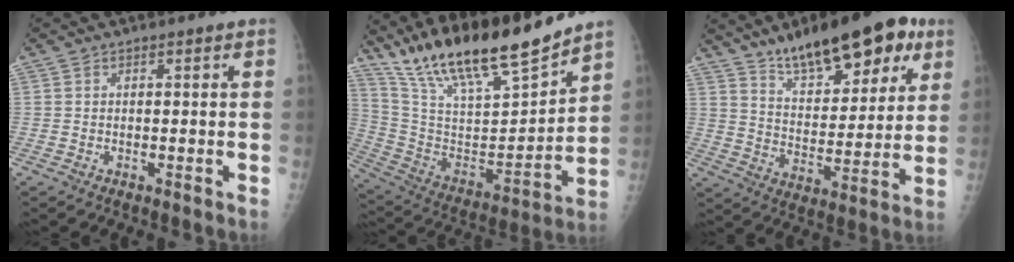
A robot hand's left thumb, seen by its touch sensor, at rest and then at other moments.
{"total": 22.0, "force": [18.5, 3.8, 11.3], "torque": [-0.175, -0.089, 0.335]}
{"total": 20.0, "force": [13.0, 7.7, 13.2], "torque": [-0.156, -0.049, 0.208]}